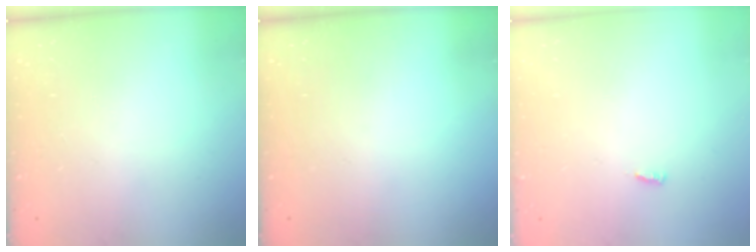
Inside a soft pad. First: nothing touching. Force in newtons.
{"total": 0.0}
{"total": 3.0, "press": 3.0, "slide": 0.0}